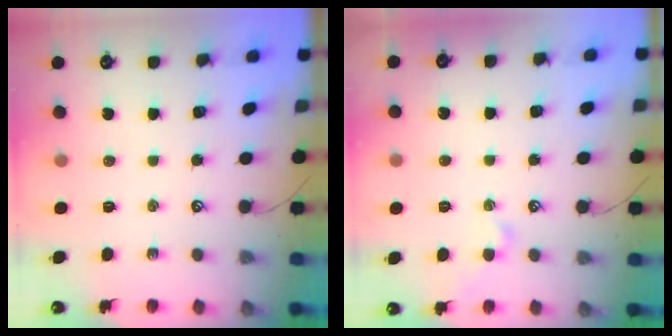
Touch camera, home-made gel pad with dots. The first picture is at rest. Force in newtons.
{"total": 1.1, "press": 1.0, "slide": 0.3}